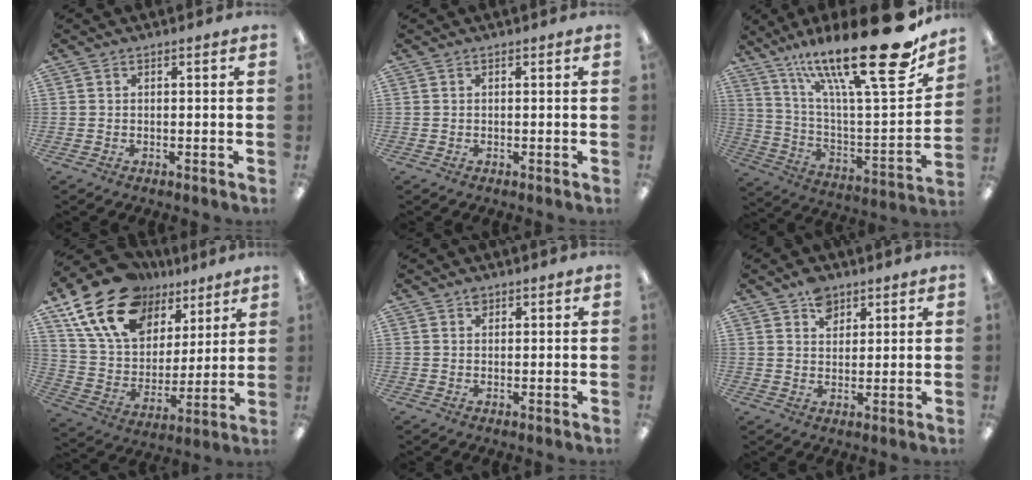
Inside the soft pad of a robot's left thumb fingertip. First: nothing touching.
{"total": 0.0}
{"total": 28.2, "force": [18.7, 6.8, 20.0], "torque": [-0.315, -0.120, 0.303]}
{"total": 20.3, "force": [12.7, 12.4, 9.8], "torque": [-0.187, -0.055, 0.239]}
{"total": 1.4, "force": [0.9, 0.8, 0.7], "torque": [-0.007, -0.002, 0.014]}
{"total": 5.4, "force": [3.5, 3.5, 2.2], "torque": [-0.030, -0.009, 0.062]}